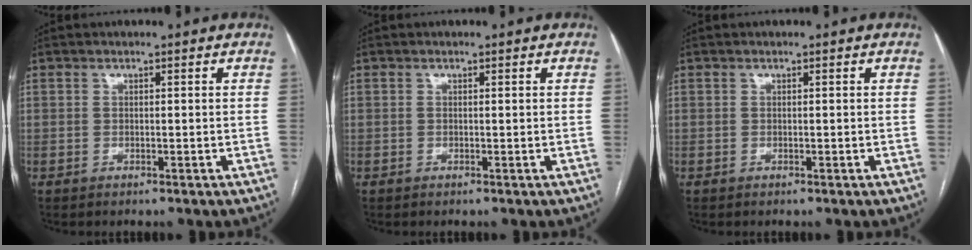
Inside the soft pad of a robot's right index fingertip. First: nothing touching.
{"total": 0.0}
{"total": 0.0}